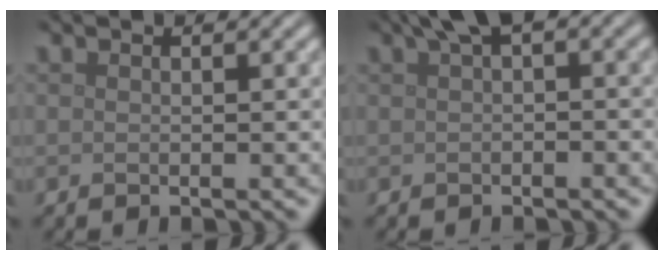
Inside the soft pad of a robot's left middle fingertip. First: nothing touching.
{"total": 2.7, "force": [0.9, 0.8, 2.5], "torque": [-0.034, 0.009, 0.012]}